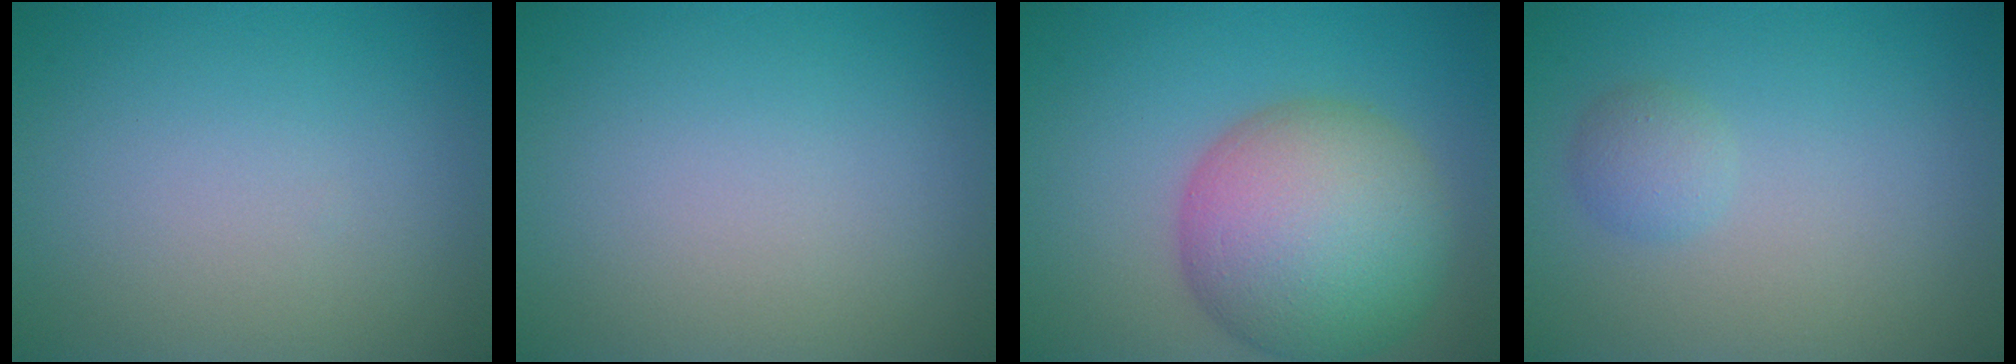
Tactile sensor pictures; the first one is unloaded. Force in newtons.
{"total": 0.0}
{"total": 10.6, "press": 10.6, "slide": 0.5}
{"total": 1.4, "press": 1.4, "slide": 0.0}